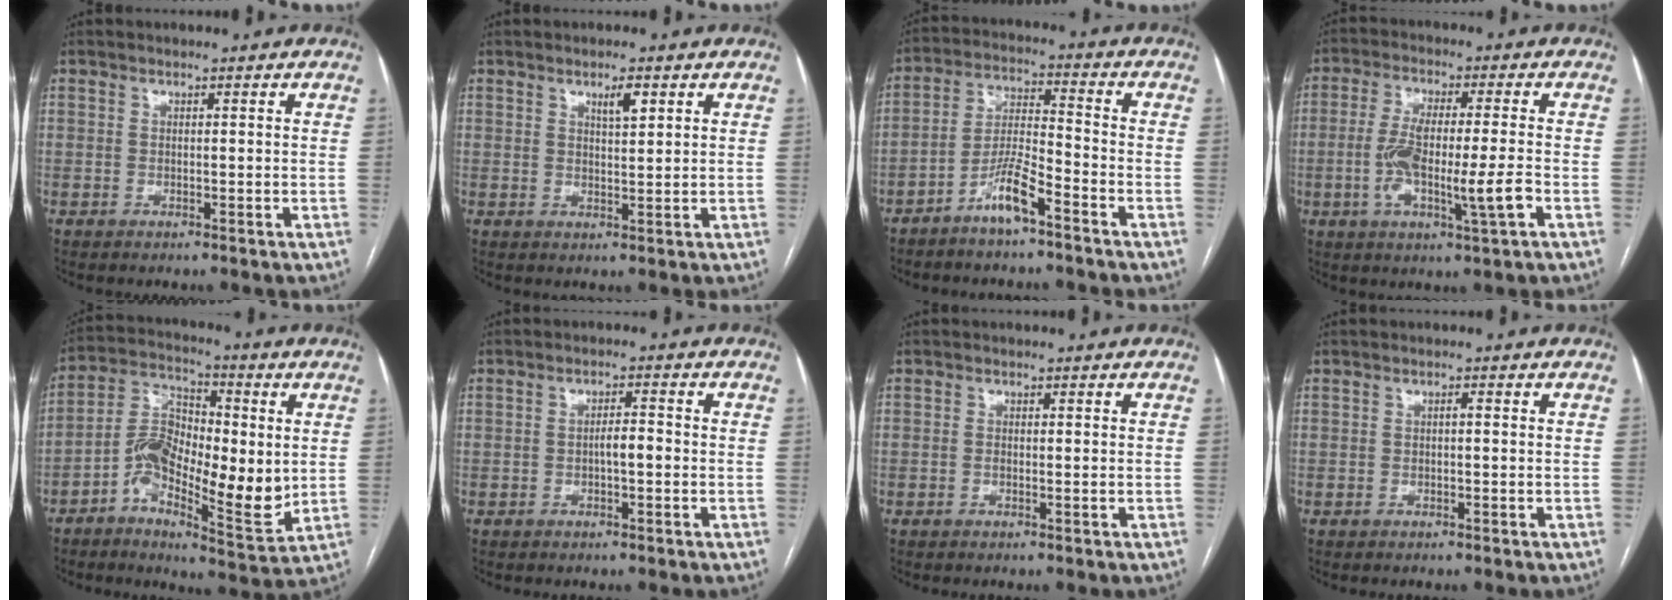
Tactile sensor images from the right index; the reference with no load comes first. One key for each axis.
{"total": 2.8, "fx": 1.6, "fy": 0.6, "fz": 2.3, "tx": -0.040, "ty": -0.002, "tz": 0.027}
{"total": 7.0, "fx": -4.8, "fy": 0.9, "fz": 5.1, "tx": -0.108, "ty": 0.005, "tz": -0.092}
{"total": 10.5, "fx": -2.5, "fy": 1.1, "fz": 10.1, "tx": -0.187, "ty": -0.002, "tz": -0.044}
{"total": 14.1, "fx": -1.7, "fy": 6.2, "fz": 12.5, "tx": -0.235, "ty": 0.014, "tz": -0.035}
{"total": 2.5, "fx": -0.6, "fy": 0.6, "fz": 2.4, "tx": -0.037, "ty": 0.005, "tz": -0.010}
{"total": 0.6, "fx": -0.1, "fy": 0.2, "fz": 0.6, "tx": -0.013, "ty": -0.001, "tz": -0.001}
{"total": 0.5, "fx": -0.1, "fy": 0.1, "fz": 0.5, "tx": -0.009, "ty": 0.003, "tz": -0.002}